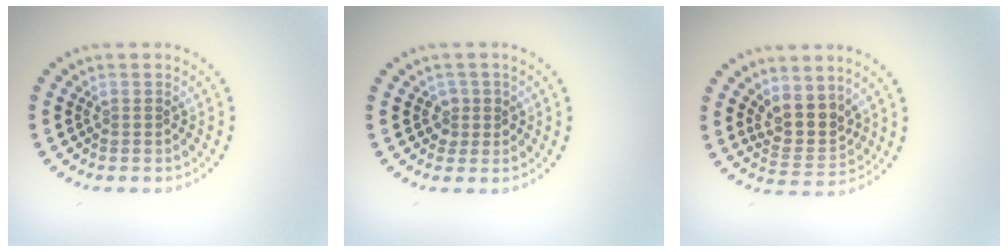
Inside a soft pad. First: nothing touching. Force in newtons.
{"total": 1.3, "press": 1.1, "slide": 0.6}
{"total": 3.6, "press": 2.9, "slide": 2.1}